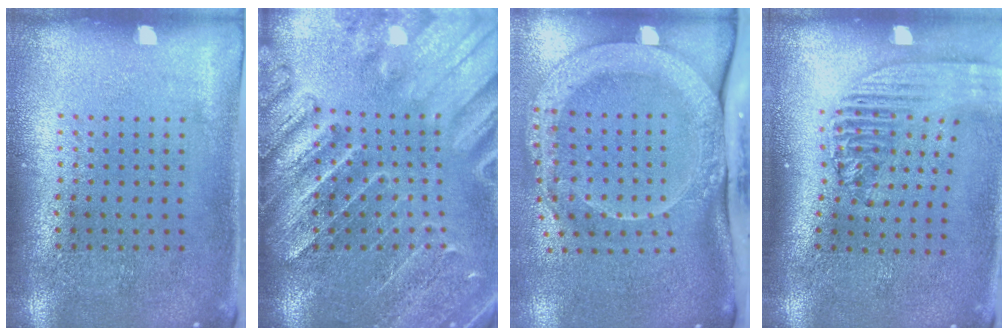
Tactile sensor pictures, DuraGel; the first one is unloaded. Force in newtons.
{"total": 3.4, "press": 3.1, "slide": 1.3}
{"total": 3.3, "press": 2.3, "slide": 2.3}
{"total": 2.2, "press": 1.7, "slide": 1.3}